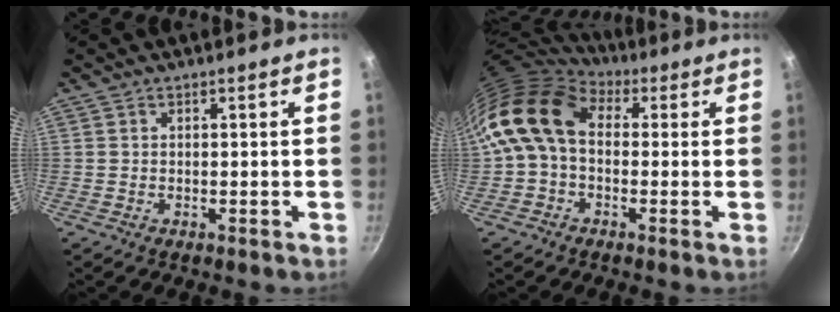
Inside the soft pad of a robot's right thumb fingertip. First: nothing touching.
{"total": 12.1, "force": [1.3, 8.7, 8.3], "torque": [-0.137, 0.017, 0.001]}